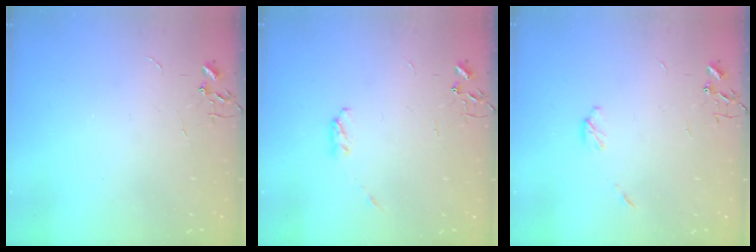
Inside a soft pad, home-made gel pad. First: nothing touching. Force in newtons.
{"total": 4.0, "press": 3.9, "slide": 0.6}
{"total": 4.0, "press": 4.0, "slide": 0.6}